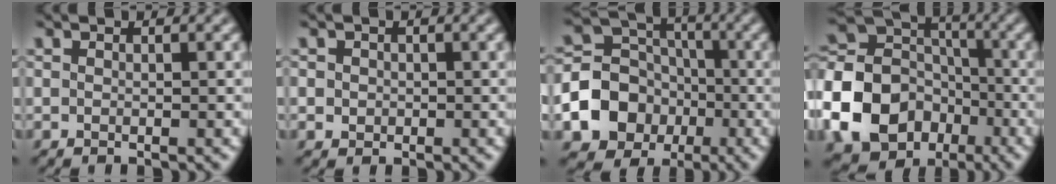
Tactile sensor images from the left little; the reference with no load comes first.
{"total": 1.6, "force": [0.2, 1.4, 0.6], "torque": [-0.008, 0.007, 0.004]}
{"total": 9.2, "force": [-3.3, 7.8, 3.7], "torque": [-0.071, -0.005, -0.087]}
{"total": 16.1, "force": [-6.3, 13.5, 6.3], "torque": [-0.167, -0.020, -0.133]}